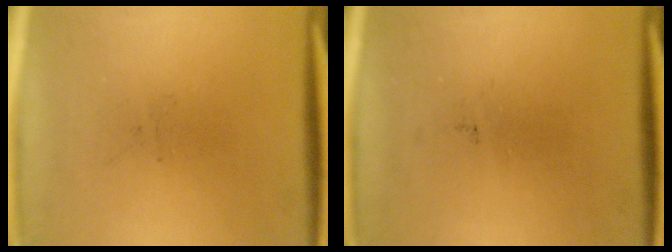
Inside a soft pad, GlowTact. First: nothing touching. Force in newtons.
{"total": 0.0}